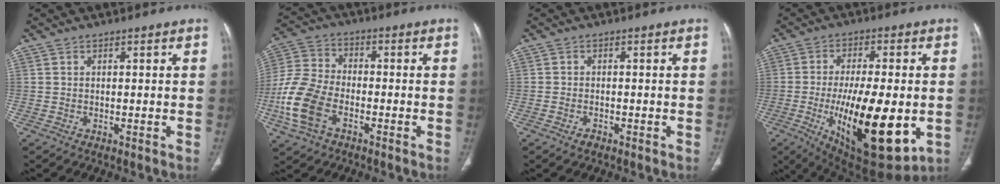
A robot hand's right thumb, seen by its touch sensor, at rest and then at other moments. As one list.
[{"total": 13.2, "force": [-4.7, 8.2, 9.2], "torque": [-0.207, 0.021, -0.096]}, {"total": 1.5, "force": [-1.0, 0.8, 0.7], "torque": [-0.015, 0.003, -0.018]}, {"total": 23.3, "force": [-4.9, 8.7, 21.0], "torque": [-0.337, -0.022, -0.057]}]